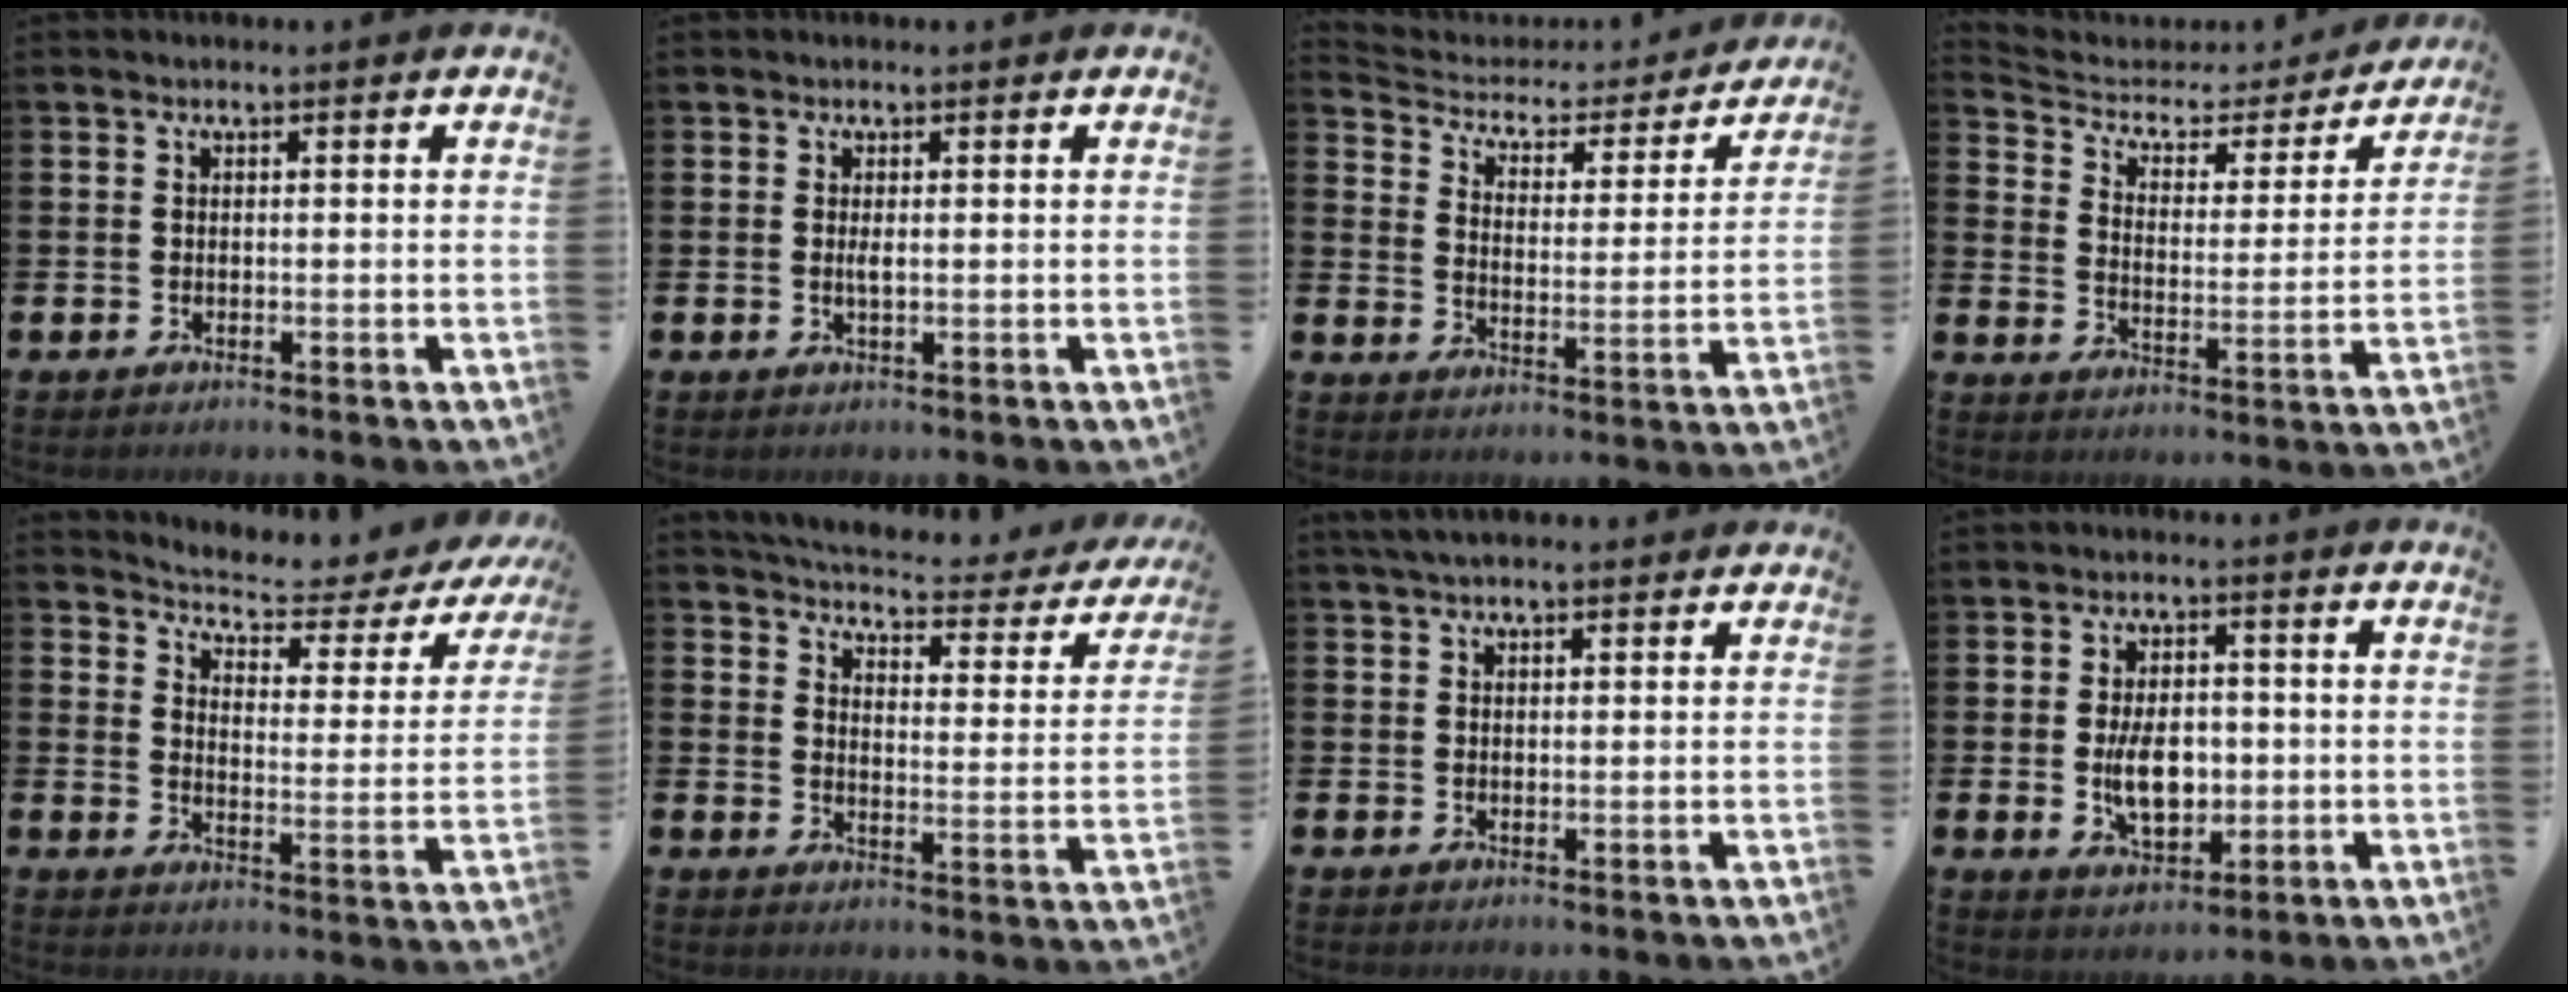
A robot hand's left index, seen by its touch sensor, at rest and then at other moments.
{"total": 1.0, "force": [0.1, 0.2, 1.0], "torque": [-0.018, 0.000, 0.001]}
{"total": 4.3, "force": [3.5, 2.2, 1.1], "torque": [-0.050, -0.029, 0.052]}
{"total": 4.9, "force": [3.8, 2.7, 1.6], "torque": [-0.062, -0.029, 0.055]}
{"total": 4.4, "force": [4.1, 0.9, 1.3], "torque": [-0.047, -0.039, 0.059]}
{"total": 4.8, "force": [4.5, 0.7, 1.4], "torque": [-0.049, -0.038, 0.070]}
{"total": 2.8, "force": [2.4, 0.7, 1.2], "torque": [-0.026, 0.001, 0.044]}
{"total": 6.3, "force": [-0.5, 3.8, 4.9], "torque": [-0.082, 0.002, -0.014]}